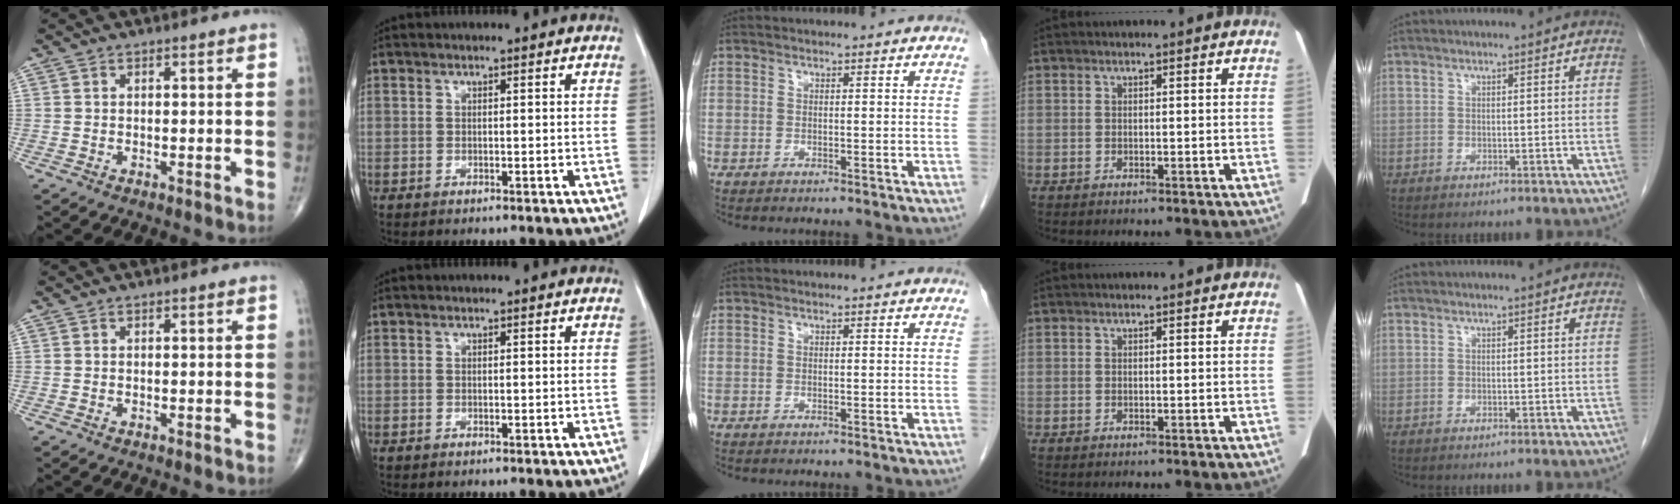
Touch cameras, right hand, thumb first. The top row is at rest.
{}